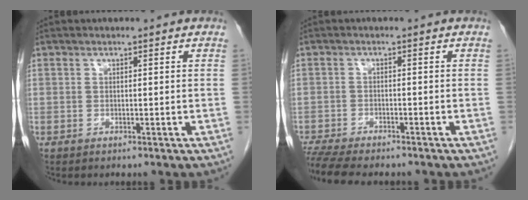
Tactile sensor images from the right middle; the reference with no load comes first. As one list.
[{"total": 10.0, "force": [-8.8, 1.9, 4.5], "torque": [-0.073, -0.008, -0.134]}]